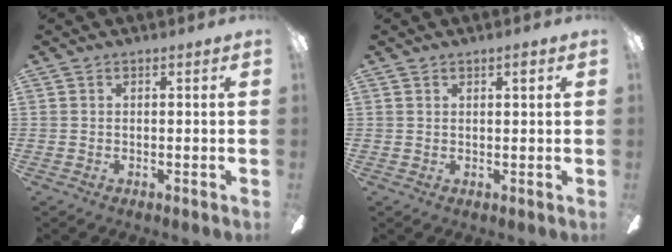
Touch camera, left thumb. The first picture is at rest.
{"total": 1.6, "force": [1.1, 0.5, 1.1], "torque": [-0.015, -0.003, 0.017]}